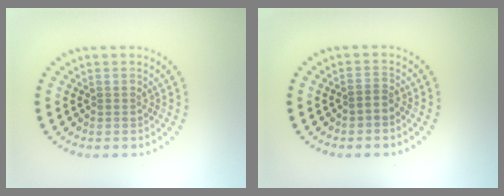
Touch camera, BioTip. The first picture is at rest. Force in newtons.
{"total": 0.8, "press": 0.6, "slide": 0.6}